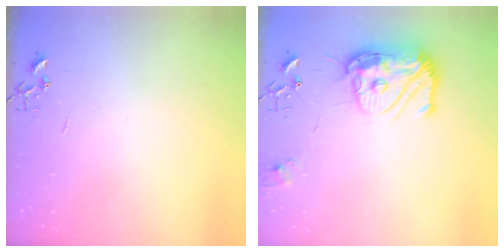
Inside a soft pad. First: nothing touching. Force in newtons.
{"total": 16.6, "press": 16.5, "slide": 1.6}